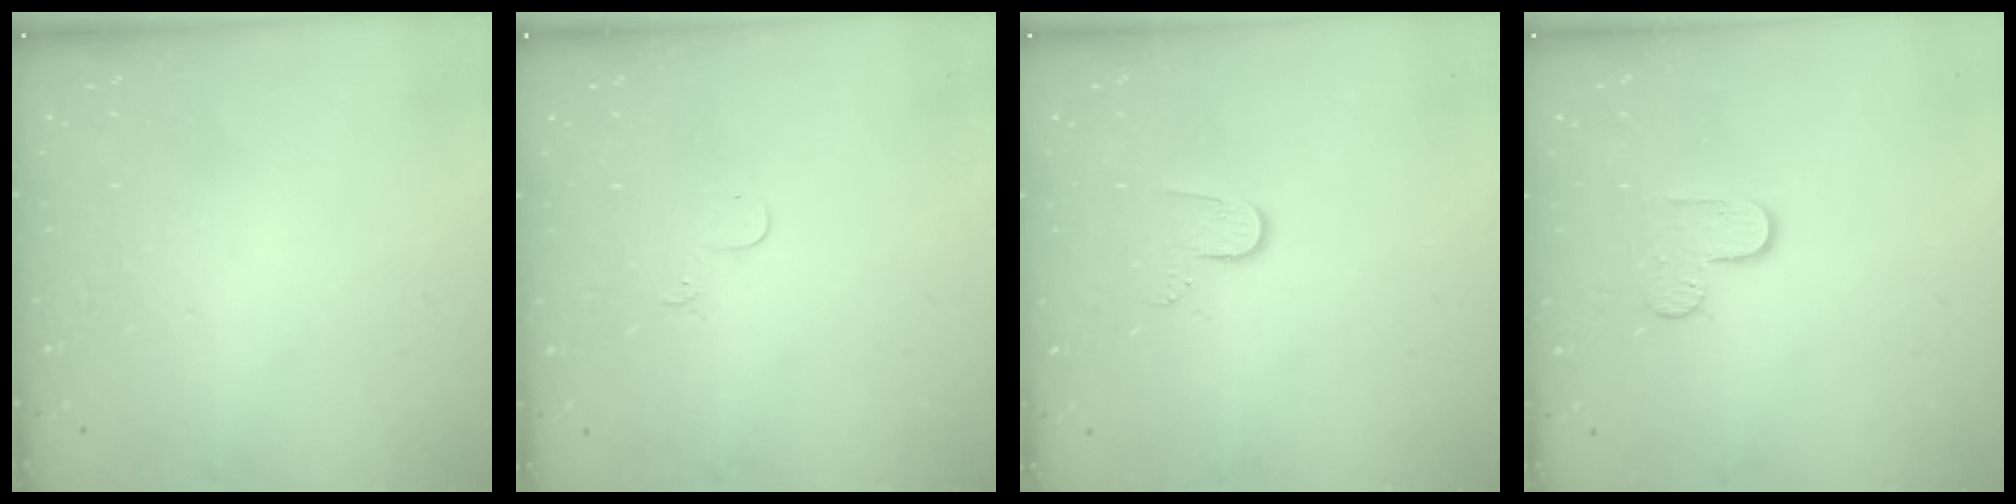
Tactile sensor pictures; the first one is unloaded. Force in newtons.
{"total": 2.9, "press": 2.8, "slide": 0.3}
{"total": 5.5, "press": 5.5, "slide": 0.5}
{"total": 6.7, "press": 6.6, "slide": 0.6}